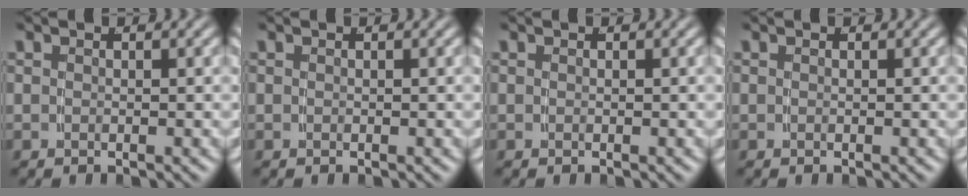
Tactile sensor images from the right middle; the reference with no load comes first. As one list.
[{"total": 0.0}, {"total": 0.0}, {"total": 0.0}]